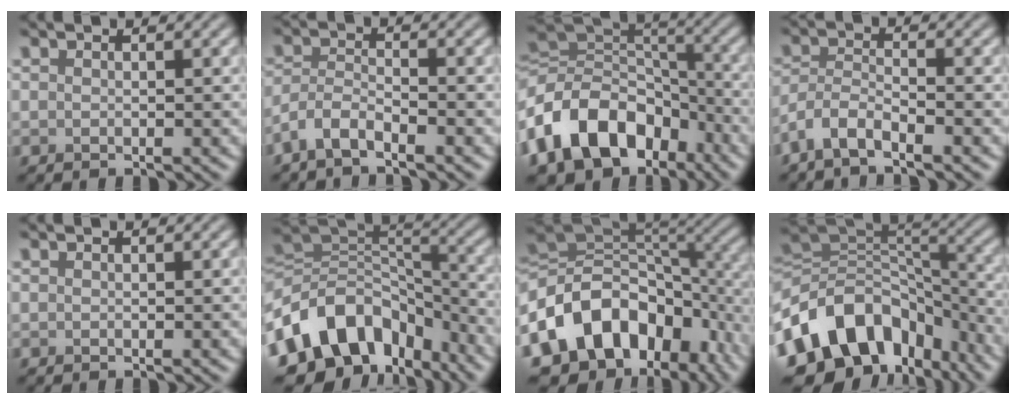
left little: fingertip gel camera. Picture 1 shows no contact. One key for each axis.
{"total": 2.8, "fx": -2.3, "fy": 0.5, "fz": 1.5, "tx": -0.033, "ty": 0.001, "tz": -0.056}
{"total": 12.7, "fx": -5.9, "fy": 8.9, "fz": 6.9, "tx": -0.143, "ty": 0.005, "tz": -0.114}
{"total": 3.2, "fx": -2.6, "fy": 0.6, "fz": 1.7, "tx": -0.038, "ty": 0.000, "tz": -0.063}
{"total": 0.0}
{"total": 12.1, "fx": -5.8, "fy": 8.6, "fz": 6.2, "tx": -0.117, "ty": 0.008, "tz": -0.107}
{"total": 14.6, "fx": -5.4, "fy": 10.3, "fz": 8.8, "tx": -0.160, "ty": 0.004, "tz": -0.093}
{"total": 13.6, "fx": -6.3, "fy": 9.6, "fz": 7.2, "tx": -0.143, "ty": 0.006, "tz": -0.111}